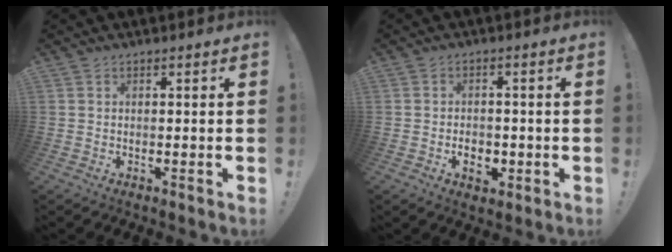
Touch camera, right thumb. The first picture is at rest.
{"total": 4.9, "force": [-1.8, 3.6, 2.9], "torque": [-0.030, 0.008, -0.030]}